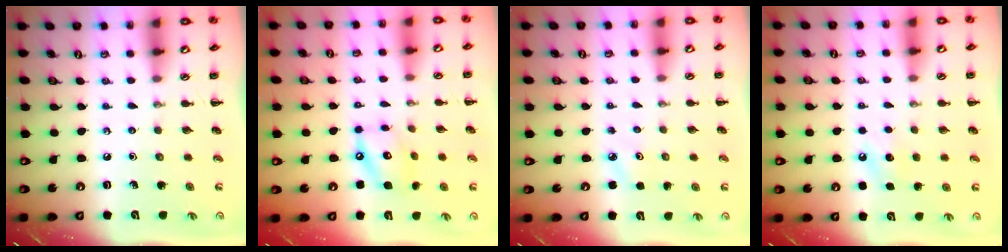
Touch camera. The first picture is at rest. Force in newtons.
{"total": 10.6, "press": 10.5, "slide": 1.5}
{"total": 3.4, "press": 3.2, "slide": 1.0}
{"total": 6.8, "press": 6.5, "slide": 1.9}